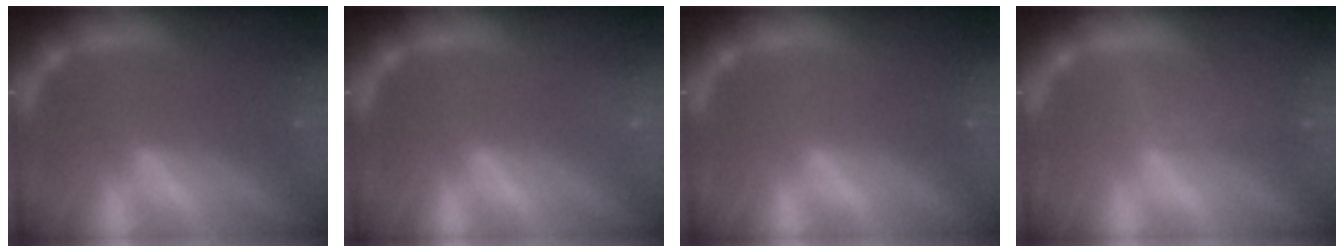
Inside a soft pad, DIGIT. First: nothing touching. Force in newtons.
{"total": 1.4}
{"total": 0.0}
{"total": 3.0}